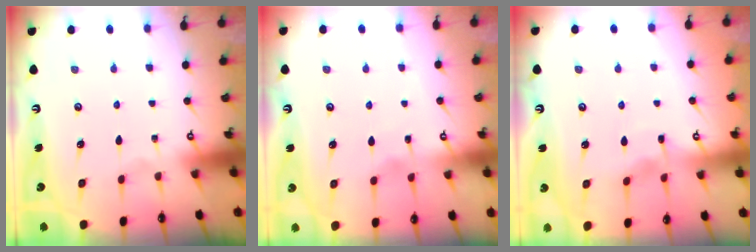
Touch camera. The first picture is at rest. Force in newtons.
{"total": 1.8, "press": 1.8, "slide": 0.3}
{"total": 3.0, "press": 2.9, "slide": 0.4}